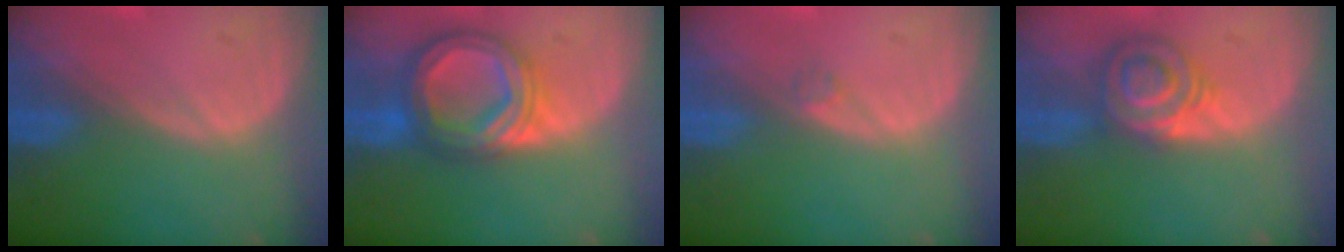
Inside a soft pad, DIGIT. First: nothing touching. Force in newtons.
{"total": 8.6, "press": 8.6, "slide": 0.7}
{"total": 0.8, "press": 0.8, "slide": 0.1}
{"total": 5.7, "press": 5.6, "slide": 1.0}